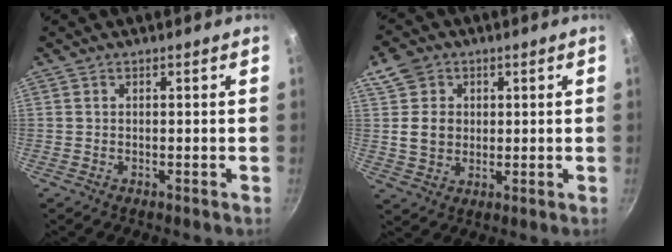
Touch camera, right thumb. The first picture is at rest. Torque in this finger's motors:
{"motor_torque": [-0.28, 0.34, 0.19, -0.12, 0.11]}